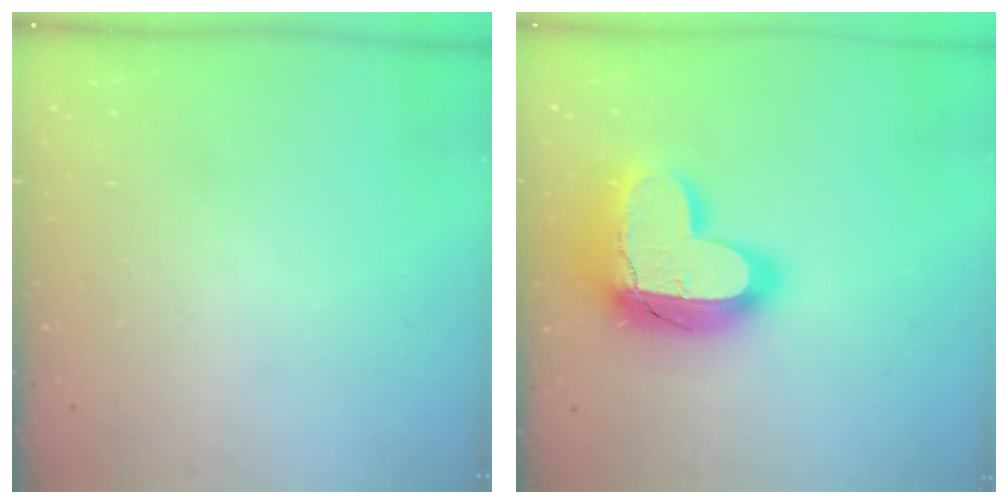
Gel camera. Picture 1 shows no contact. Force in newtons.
{"total": 22.3, "press": 22.3, "slide": 1.5}